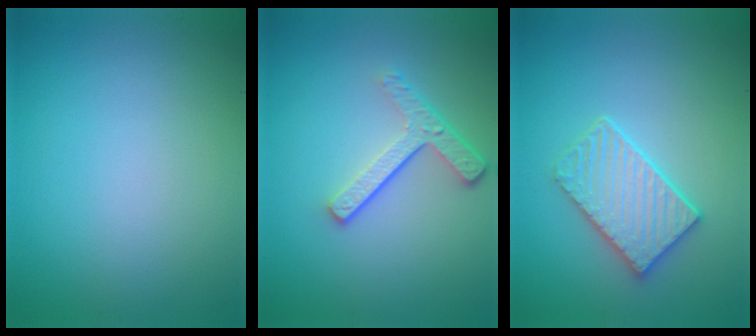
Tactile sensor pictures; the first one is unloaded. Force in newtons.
{"total": 3.6, "press": 2.7, "slide": 2.5}
{"total": 3.4, "press": 3.3, "slide": 0.8}